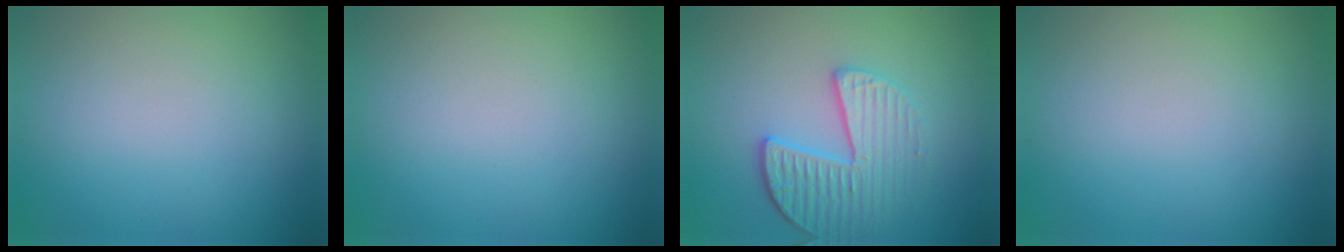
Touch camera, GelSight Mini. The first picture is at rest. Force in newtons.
{"total": 0.0}
{"total": 3.9, "press": 3.5, "slide": 1.6}
{"total": 0.0}